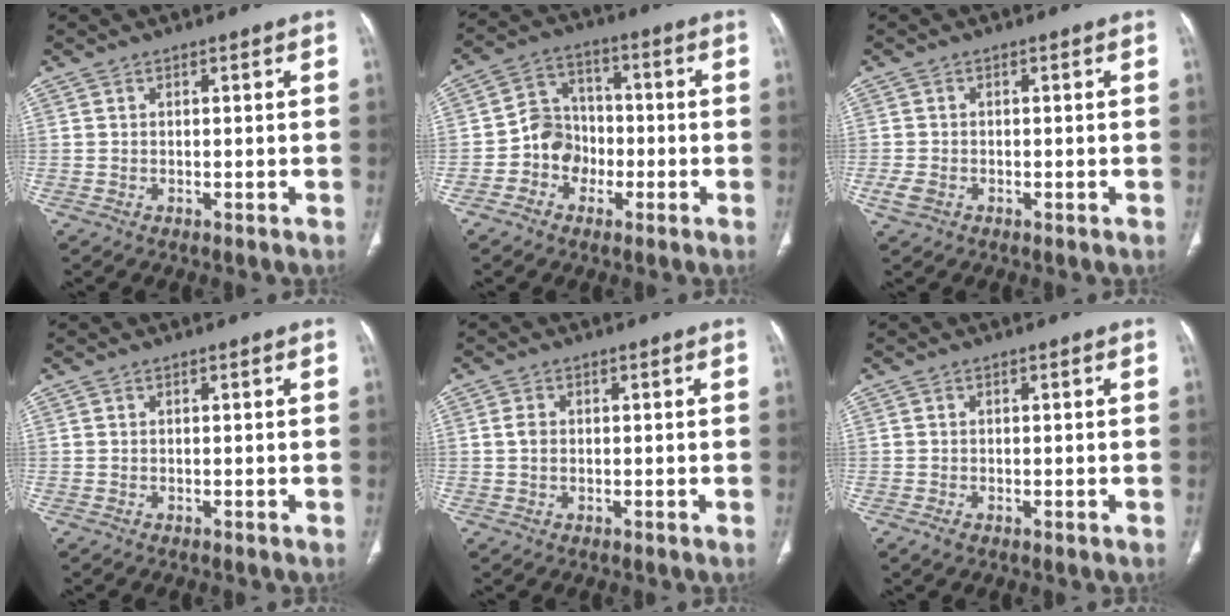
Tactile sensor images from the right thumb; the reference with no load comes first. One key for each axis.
{"total": 8.3, "fx": -2.6, "fy": 7.4, "fz": 2.8, "tx": -0.011, "ty": 0.034, "tz": -0.055}
{"total": 2.5, "fx": -1.0, "fy": 1.8, "fz": 1.4, "tx": -0.031, "ty": 0.002, "tz": -0.017}
{"total": 0.0}
{"total": 2.1, "fx": 0.1, "fy": 1.6, "fz": 1.4, "tx": -0.026, "ty": 0.002, "tz": 0.002}
{"total": 1.4, "fx": -0.6, "fy": 0.8, "fz": 1.0, "tx": -0.023, "ty": -0.002, "tz": -0.009}